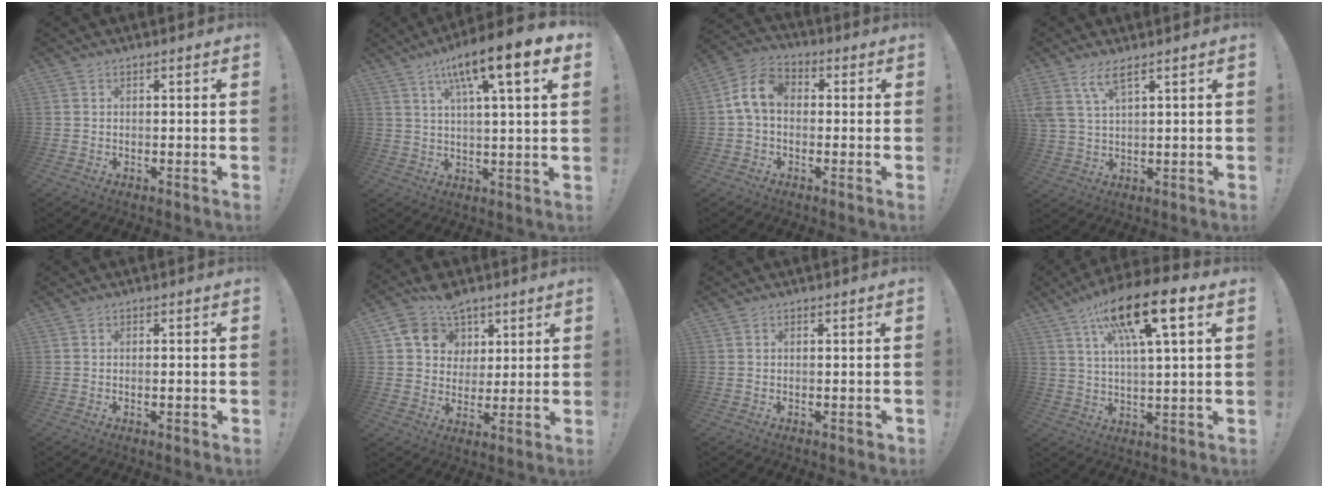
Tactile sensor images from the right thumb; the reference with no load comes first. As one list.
[{"total": 12.4, "force": [6.0, 1.3, 10.7], "torque": [-0.179, -0.025, 0.088]}, {"total": 9.9, "force": [0.7, 6.7, 7.2], "torque": [-0.139, 0.017, 0.020]}, {"total": 6.5, "force": [4.2, 1.6, 4.6], "torque": [-0.099, -0.011, 0.082]}, {"total": 1.1, "force": [-0.5, 0.2, 1.0], "torque": [-0.021, 0.004, -0.007]}, {"total": 11.8, "force": [6.2, 9.3, 3.8], "torque": [-0.054, -0.037, 0.122]}, {"total": 0.8, "force": [-0.2, 0.6, 0.5], "torque": [-0.014, 0.006, -0.001]}, {"total": 16.7, "force": [8.0, 4.4, 14.0], "torque": [-0.229, -0.030, 0.121]}]